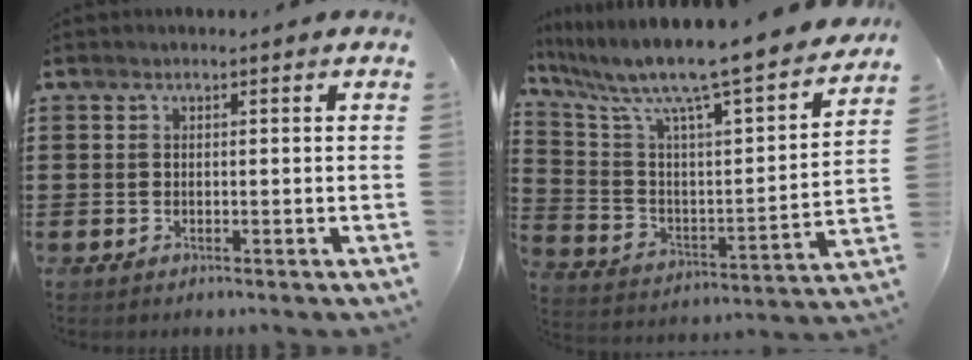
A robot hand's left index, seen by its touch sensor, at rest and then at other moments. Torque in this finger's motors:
{"motor_torque": [2.14, 0.00, 1.05, 0.21]}